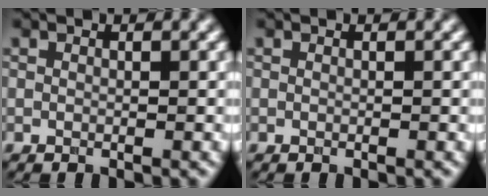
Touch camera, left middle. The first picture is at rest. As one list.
[{"total": 0.0}]